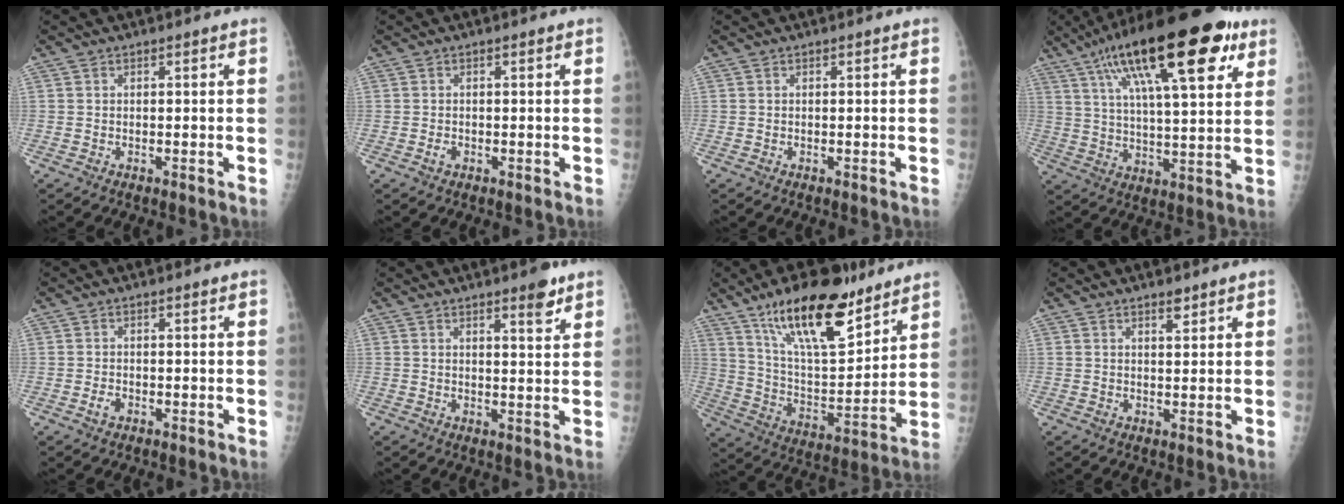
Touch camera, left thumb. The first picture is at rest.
{"total": 0.8, "force": [-0.4, 0.6, 0.5], "torque": [-0.007, 0.000, -0.006]}
{"total": 0.0}
{"total": 25.2, "force": [12.8, 7.7, 20.3], "torque": [-0.311, -0.008, 0.203]}
{"total": 1.3, "force": [-0.6, 0.9, 0.8], "torque": [-0.012, 0.001, -0.012]}
{"total": 4.3, "force": [2.9, 0.9, 3.0], "torque": [-0.034, -0.020, 0.040]}
{"total": 20.8, "force": [13.9, 7.4, 13.6], "torque": [-0.189, -0.071, 0.245]}
{"total": 2.1, "force": [1.6, 0.6, 1.2], "torque": [-0.011, -0.011, 0.025]}